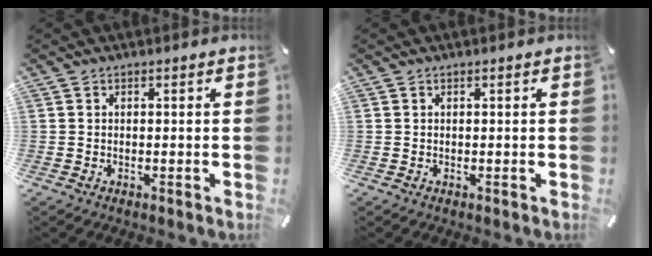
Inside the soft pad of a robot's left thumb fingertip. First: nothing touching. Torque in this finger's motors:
{"motor_torque": [-0.13, 0.13, 0.00, 0.00, 0.00]}